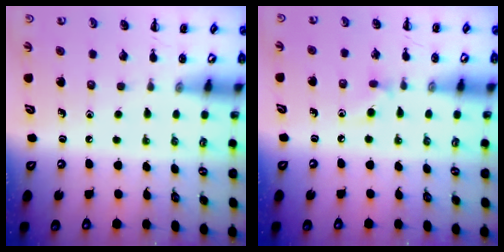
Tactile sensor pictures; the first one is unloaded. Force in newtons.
{"total": 4.8, "press": 4.4, "slide": 1.7}